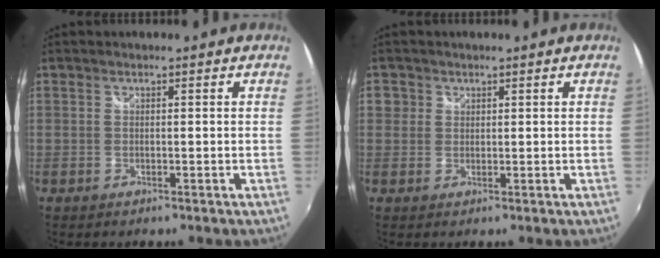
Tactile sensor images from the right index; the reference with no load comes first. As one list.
[{"total": 2.1, "force": [0.2, 2.0, 0.3], "torque": [-0.004, 0.006, 0.000]}]